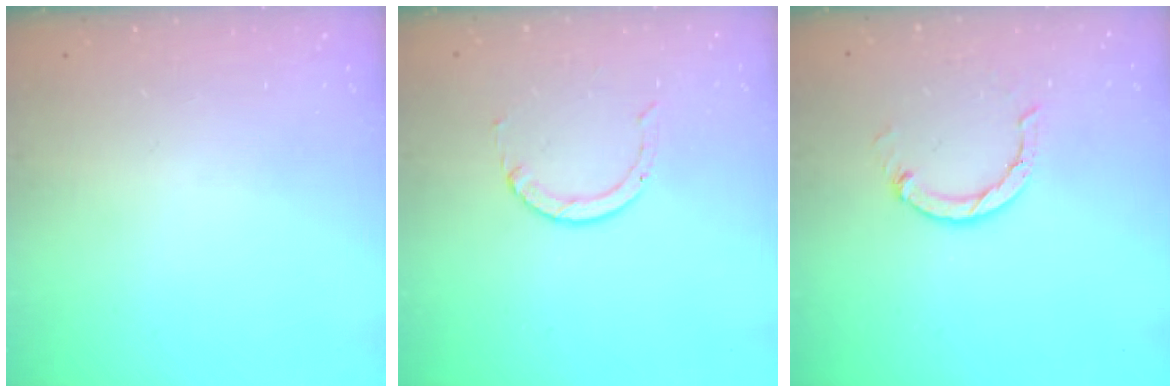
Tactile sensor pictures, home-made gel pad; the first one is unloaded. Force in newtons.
{"total": 2.0, "press": 2.0, "slide": 0.2}
{"total": 4.4, "press": 4.3, "slide": 0.5}